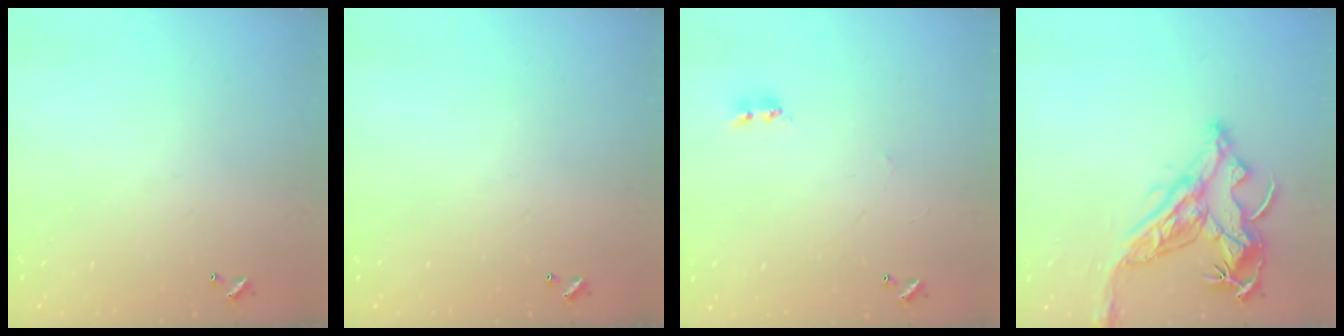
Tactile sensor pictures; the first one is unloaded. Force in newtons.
{"total": 0.0}
{"total": 2.2, "press": 2.1, "slide": 0.5}
{"total": 16.2, "press": 16.1, "slide": 2.1}